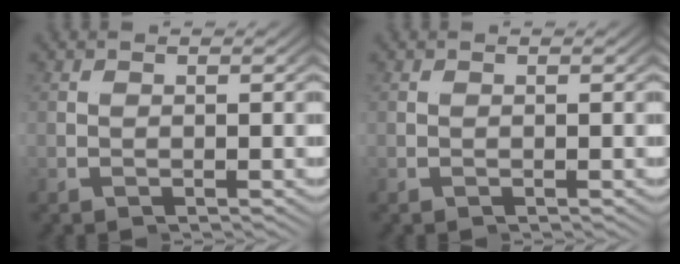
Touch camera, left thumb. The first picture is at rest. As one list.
[{"total": 0.0}]